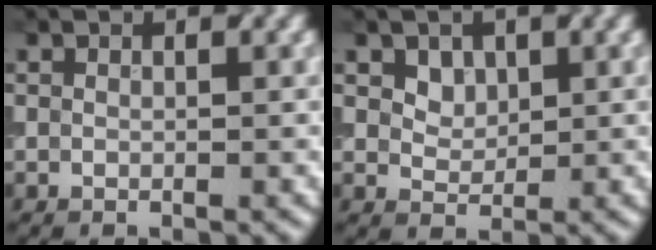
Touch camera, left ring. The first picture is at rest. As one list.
[{"total": 2.0, "force": [0.9, 1.4, 1.0], "torque": [-0.021, -0.007, 0.037]}]